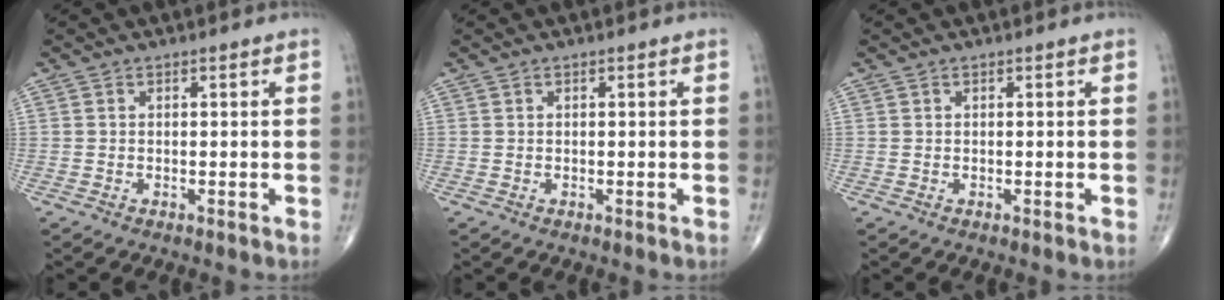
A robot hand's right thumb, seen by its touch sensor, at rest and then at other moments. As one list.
[{"total": 0.0}, {"total": 0.0}]